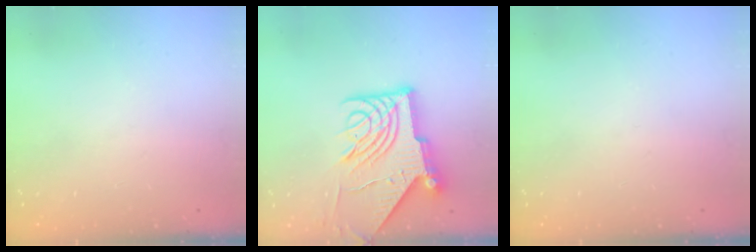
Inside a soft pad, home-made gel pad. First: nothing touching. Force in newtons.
{"total": 15.2, "press": 15.1, "slide": 1.5}
{"total": 0.0}